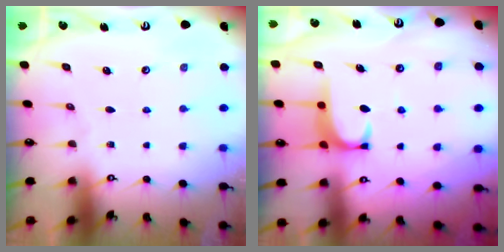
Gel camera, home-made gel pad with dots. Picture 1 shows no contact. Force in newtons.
{"total": 2.0, "press": 1.9, "slide": 0.6}